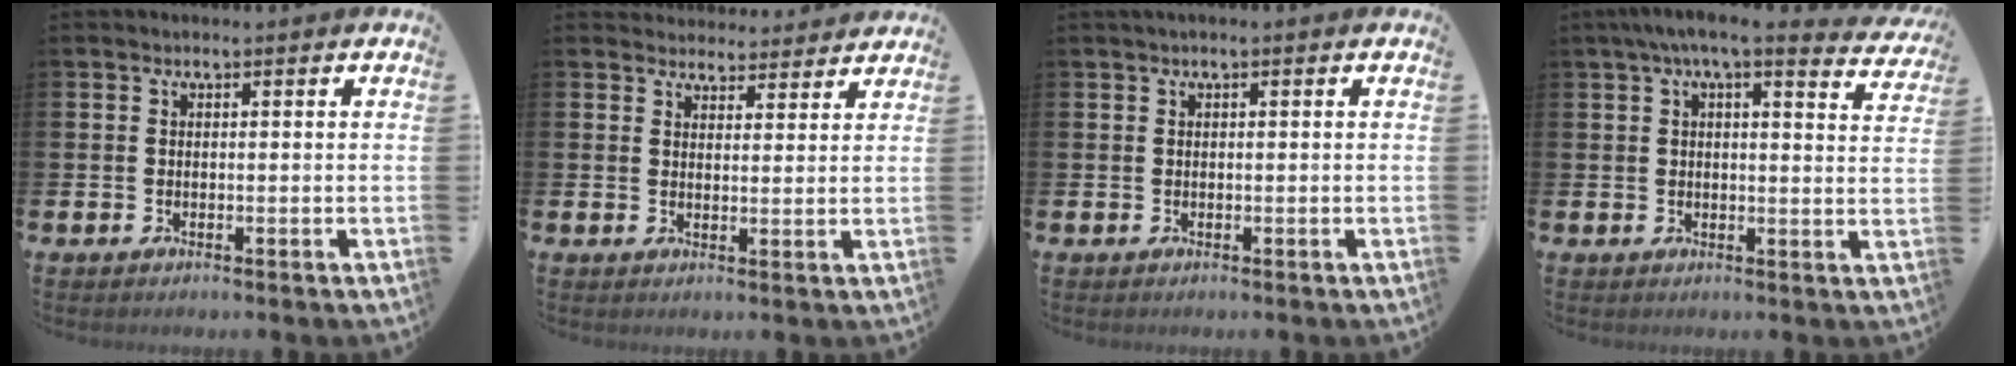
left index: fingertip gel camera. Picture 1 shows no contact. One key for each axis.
{"total": 3.7, "fx": 3.6, "fy": 0.8, "fz": -0.2, "tx": 0.008, "ty": -0.024, "tz": 0.064}
{"total": 0.8, "fx": 0.4, "fy": 0.0, "fz": 0.6, "tx": -0.017, "ty": 0.004, "tz": 0.009}
{"total": 5.2, "fx": 4.4, "fy": 0.6, "fz": 2.7, "tx": -0.053, "ty": -0.020, "tz": 0.073}